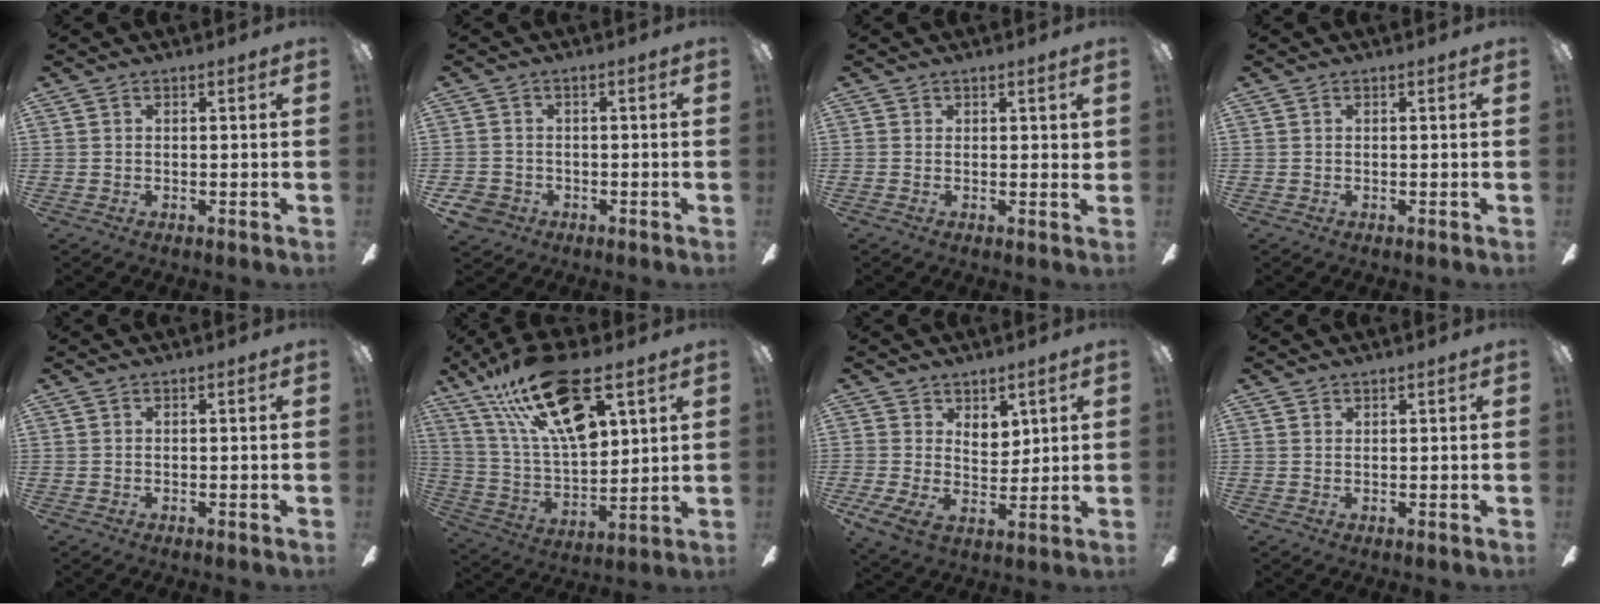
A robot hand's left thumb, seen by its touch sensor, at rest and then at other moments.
{"total": 4.2, "force": [-1.8, 3.6, 0.9], "torque": [-0.038, 0.009, -0.037]}
{"total": 1.1, "force": [0.6, 0.3, 0.9], "torque": [-0.008, -0.004, 0.010]}
{"total": 0.0}
{"total": 0.0}
{"total": 24.4, "force": [13.8, 9.5, 17.7], "torque": [-0.332, -0.062, 0.231]}
{"total": 8.4, "force": [3.7, 5.8, 4.8], "torque": [-0.077, -0.018, 0.068]}
{"total": 0.7, "force": [0.7, 0.1, 0.1], "torque": [-0.003, 0.001, 0.013]}